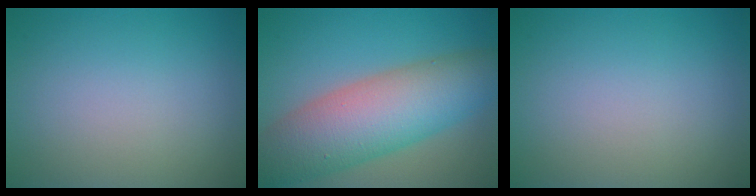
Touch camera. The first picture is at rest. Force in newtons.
{"total": 10.0, "press": 10.0, "slide": 0.3}
{"total": 0.0}